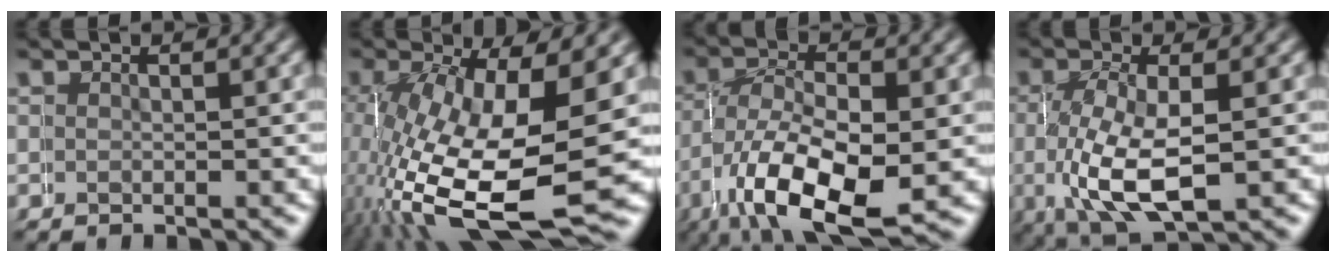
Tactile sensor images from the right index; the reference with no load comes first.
{"total": 10.7, "force": [-2.0, 5.5, 8.9], "torque": [-0.202, -0.063, 0.008]}
{"total": 7.1, "force": [-2.6, 4.3, 5.1], "torque": [-0.118, -0.037, -0.019]}
{"total": 5.2, "force": [-0.9, 2.7, 4.3], "torque": [-0.102, -0.026, 0.005]}